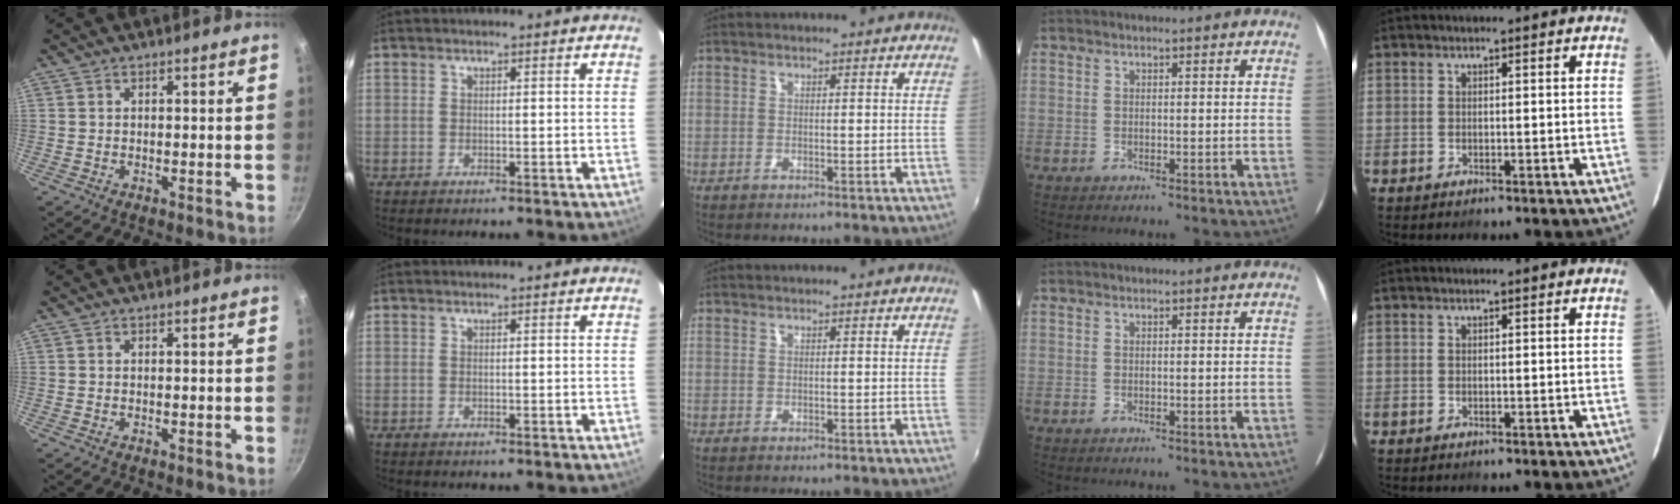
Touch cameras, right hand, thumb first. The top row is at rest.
{}